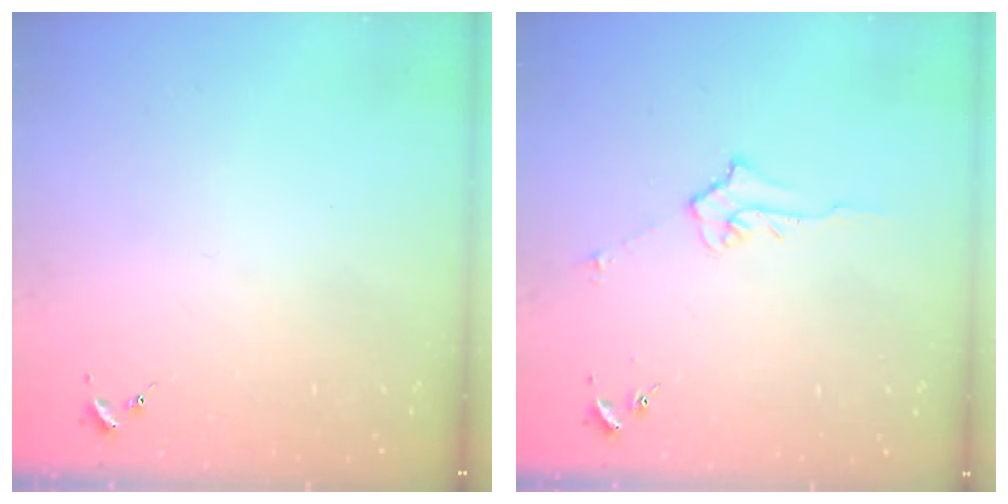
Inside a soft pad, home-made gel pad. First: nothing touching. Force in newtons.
{"total": 5.1, "press": 5.0, "slide": 0.6}